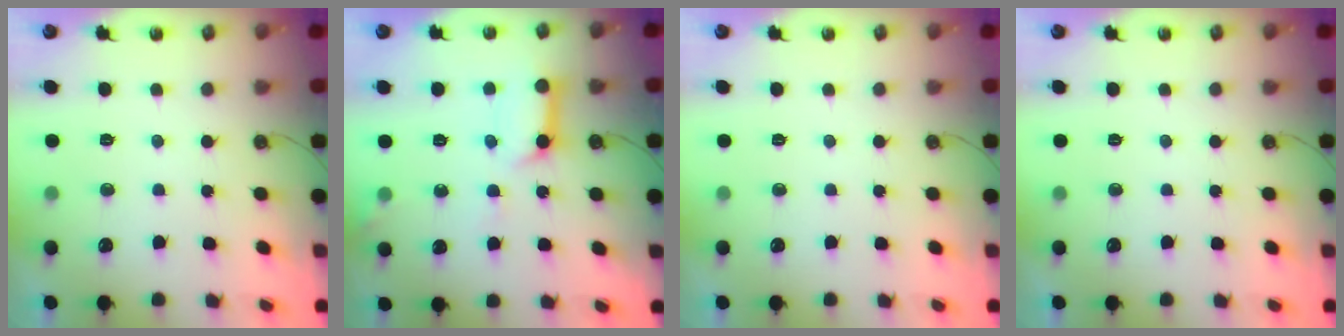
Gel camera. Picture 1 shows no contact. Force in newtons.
{"total": 11.1, "press": 11.0, "slide": 1.3}
{"total": 0.0}
{"total": 0.0}